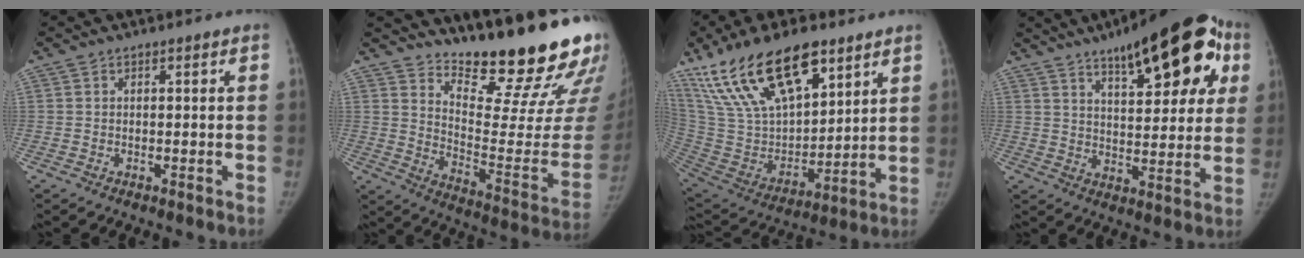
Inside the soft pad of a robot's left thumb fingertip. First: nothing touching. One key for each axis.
{"total": 23.8, "fx": 19.5, "fy": 4.5, "fz": 12.9, "tx": -0.154, "ty": -0.162, "tz": 0.276}
{"total": 26.1, "fx": 16.2, "fy": 11.9, "fz": 16.6, "tx": -0.288, "ty": -0.040, "tz": 0.306}
{"total": 23.5, "fx": 11.3, "fy": 8.7, "fz": 18.7, "tx": -0.220, "ty": -0.007, "tz": 0.160}